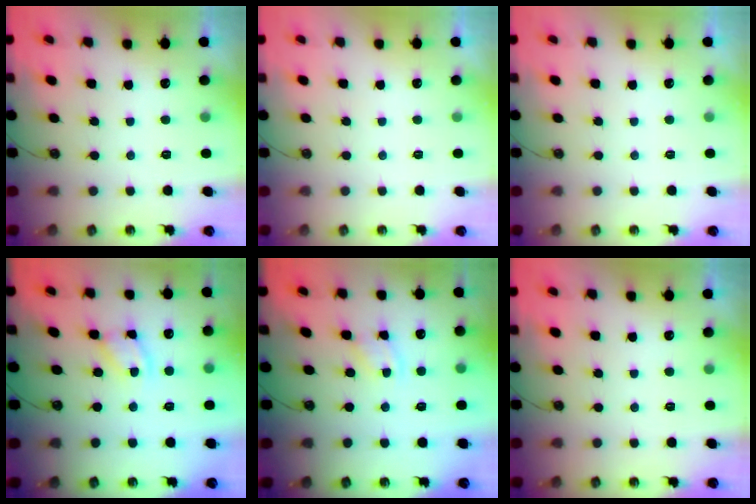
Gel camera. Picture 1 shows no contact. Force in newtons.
{"total": 0.0}
{"total": 0.0}
{"total": 7.2, "press": 7.2, "slide": 0.5}
{"total": 3.9, "press": 3.8, "slide": 0.5}
{"total": 0.0}